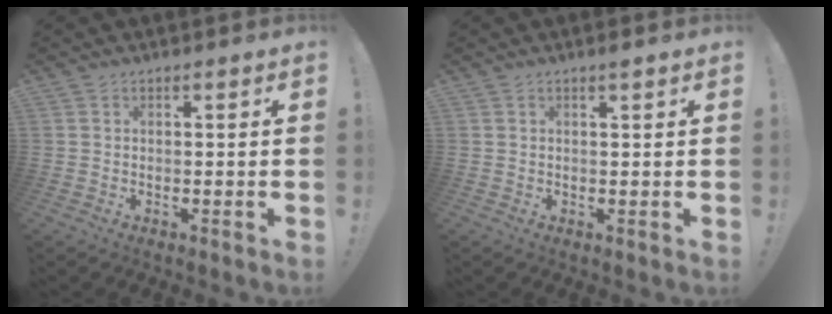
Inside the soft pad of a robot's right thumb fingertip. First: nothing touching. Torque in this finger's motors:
{"motor_torque": [-0.12, -0.06, 0.15, -0.06, -0.03]}